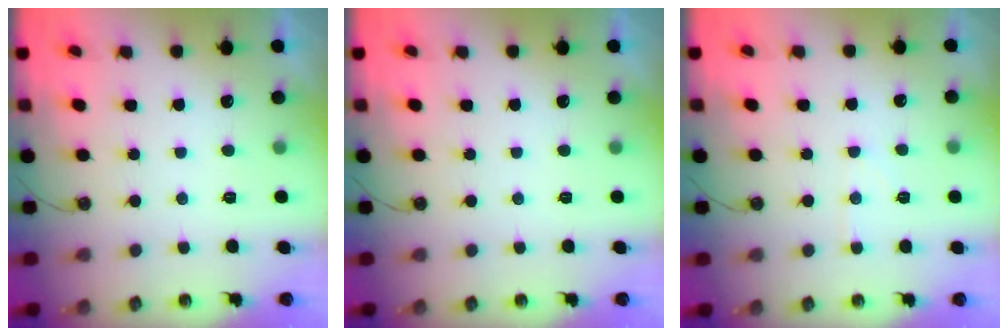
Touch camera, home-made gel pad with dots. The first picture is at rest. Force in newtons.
{"total": 0.0}
{"total": 4.7, "press": 4.6, "slide": 0.8}